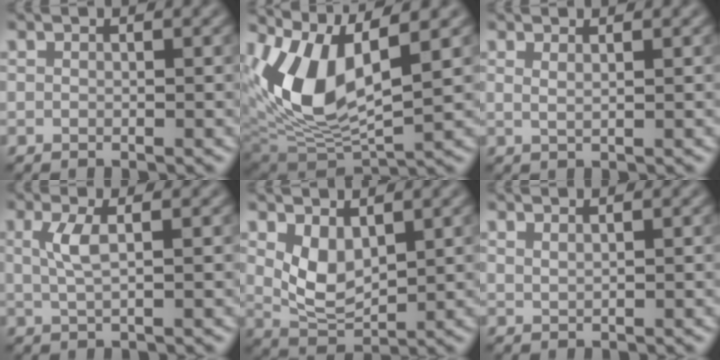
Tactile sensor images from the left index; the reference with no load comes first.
{"total": 8.8, "force": [2.7, 4.0, 7.4], "torque": [-0.153, -0.012, 0.053]}
{"total": 1.0, "force": [0.7, 0.2, 0.8], "torque": [-0.013, -0.003, 0.005]}
{"total": 2.1, "force": [0.3, 0.5, 2.1], "torque": [-0.045, -0.002, 0.006]}
{"total": 3.8, "force": [1.3, 2.1, 2.9], "torque": [-0.063, -0.011, 0.027]}
{"total": 1.0, "force": [0.9, 0.1, 0.4], "torque": [-0.007, -0.001, 0.013]}